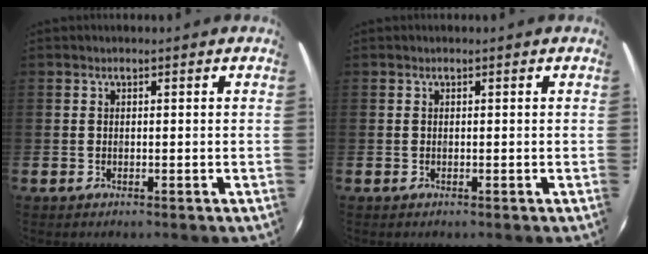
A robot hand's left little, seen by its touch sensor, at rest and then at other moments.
{"total": 0.0}